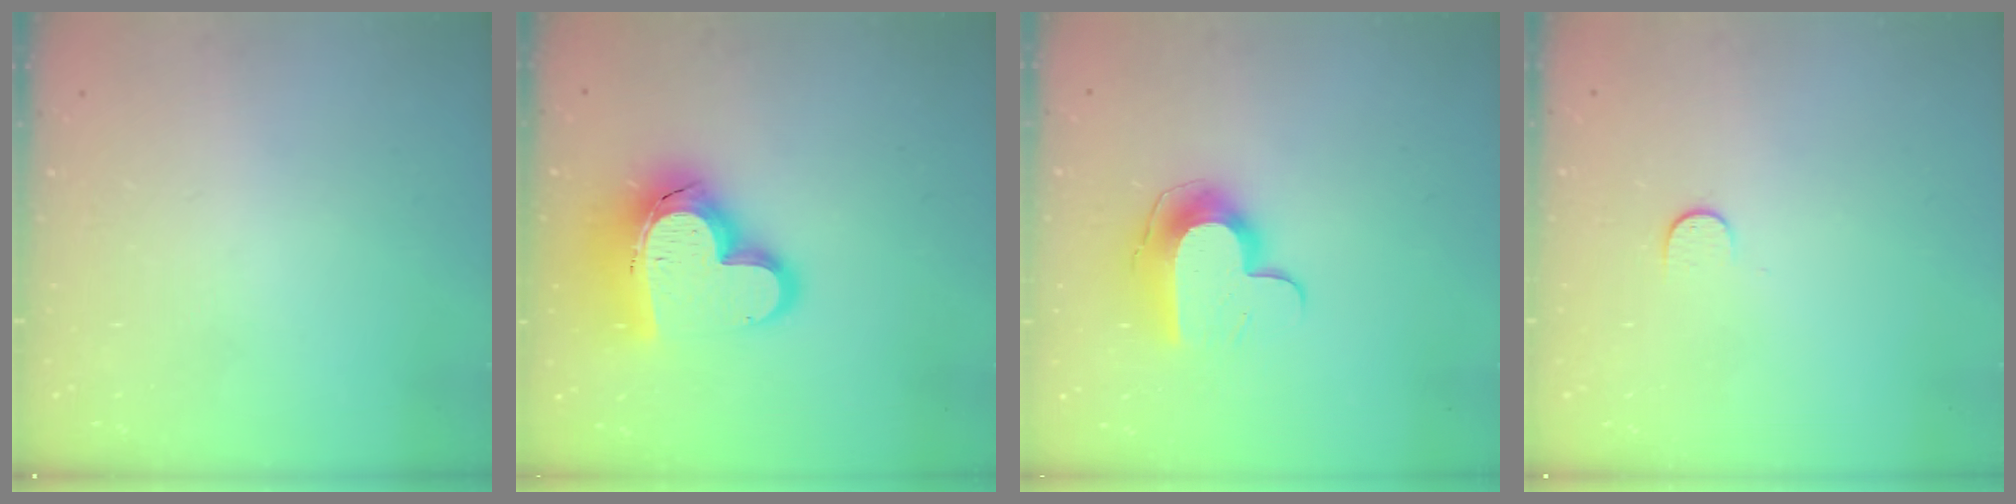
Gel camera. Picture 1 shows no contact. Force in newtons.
{"total": 19.3, "press": 19.2, "slide": 1.8}
{"total": 10.0, "press": 9.9, "slide": 1.1}
{"total": 5.0, "press": 5.0, "slide": 0.5}